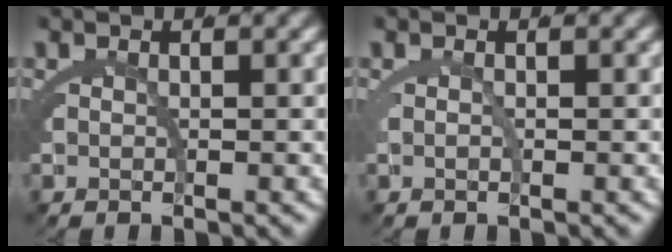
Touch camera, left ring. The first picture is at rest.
{"total": 0.5, "force": [0.1, -0.2, 0.4], "torque": [-0.012, 0.000, 0.002]}